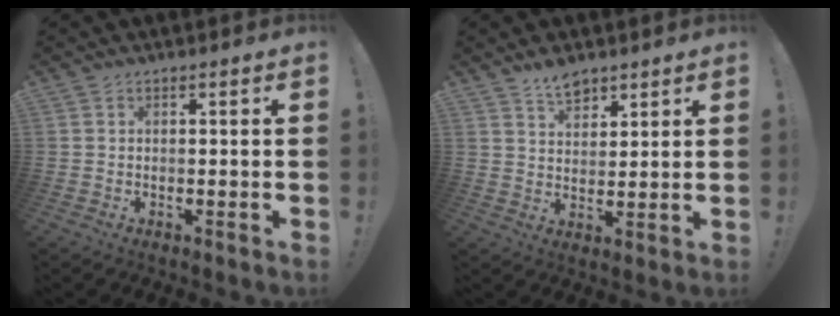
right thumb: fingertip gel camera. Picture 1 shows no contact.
{"total": 6.6, "force": [5.1, 3.5, 2.3], "torque": [-0.034, -0.029, 0.095]}